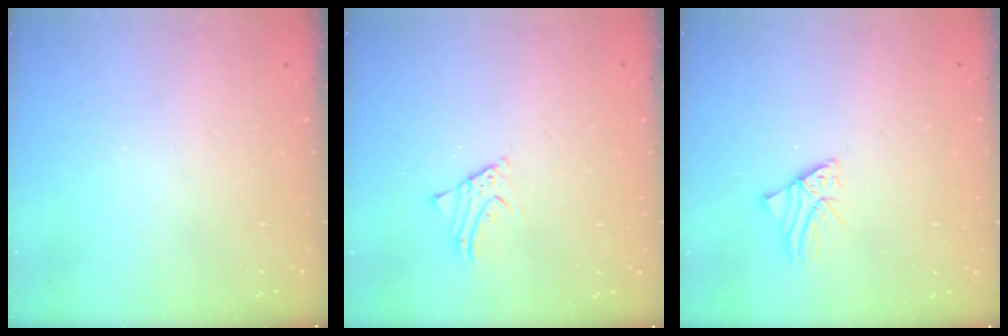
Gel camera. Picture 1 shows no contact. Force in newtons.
{"total": 2.4, "press": 2.4, "slide": 0.2}
{"total": 1.5, "press": 1.5, "slide": 0.1}